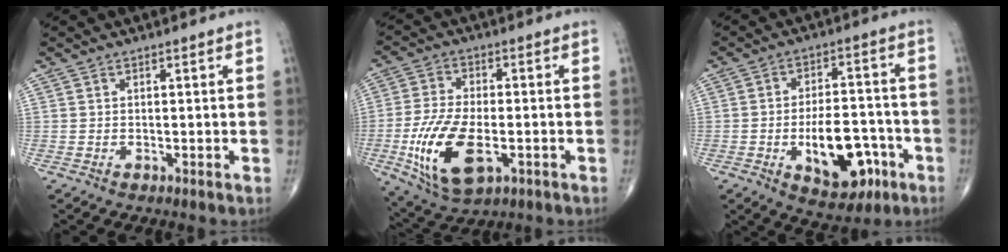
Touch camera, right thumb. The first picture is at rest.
{"total": 15.0, "force": [-4.2, 7.4, 12.4], "torque": [-0.247, 0.000, -0.066]}
{"total": 14.2, "force": [-5.1, 7.6, 10.9], "torque": [-0.132, 0.032, -0.067]}